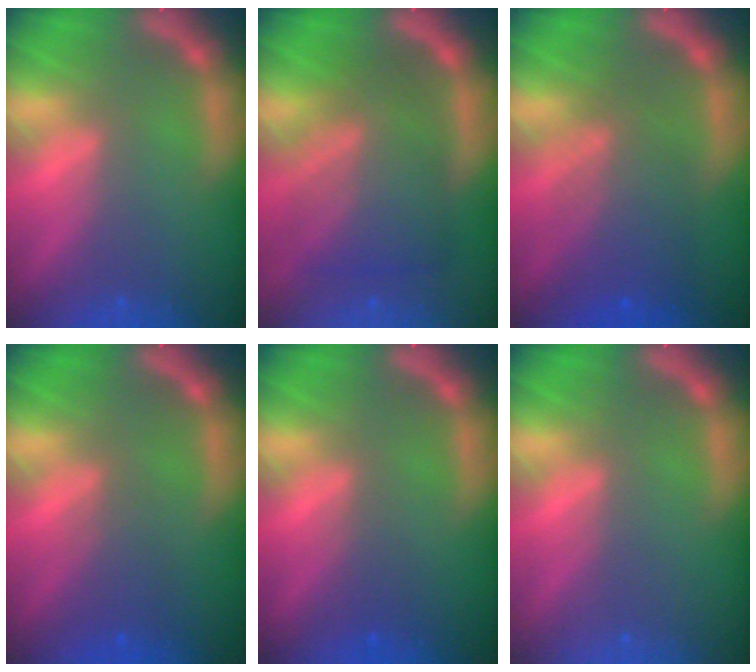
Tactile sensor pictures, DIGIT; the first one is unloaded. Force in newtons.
{"total": 8.1}
{"total": 6.1}
{"total": 2.5}
{"total": 1.5}
{"total": 0.0}